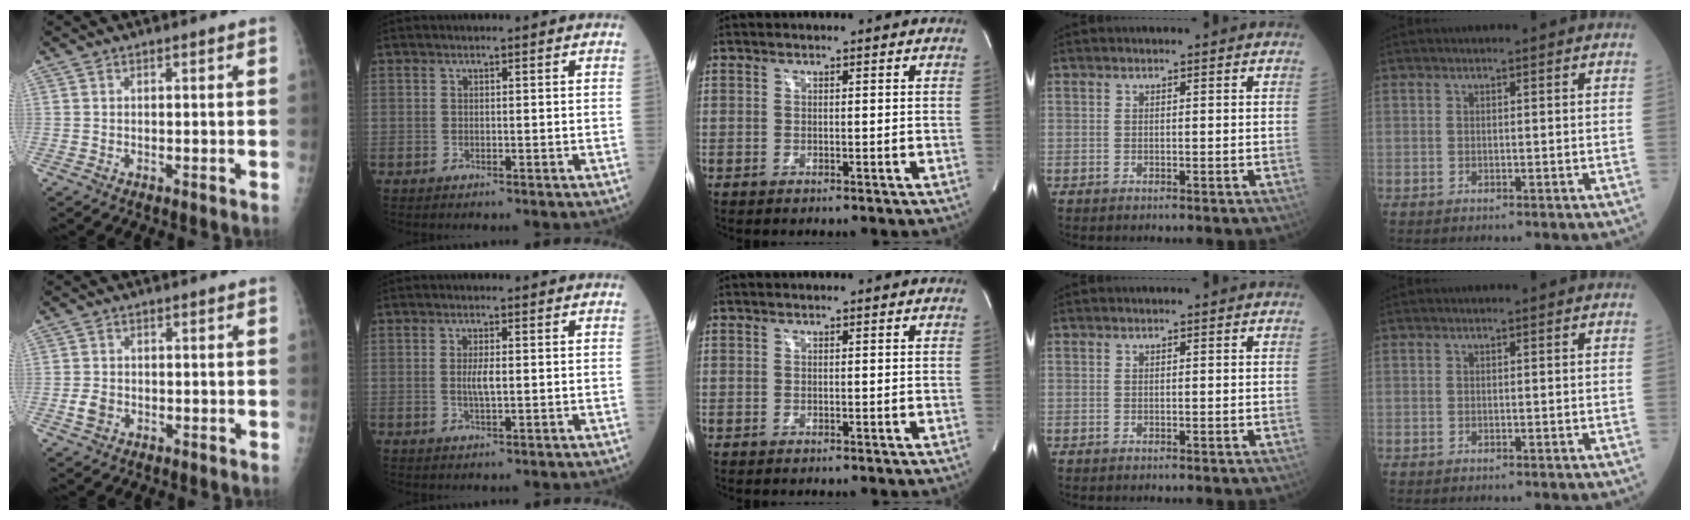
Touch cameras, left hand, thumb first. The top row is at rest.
{"thumb": {"total": 2.7, "force": [-0.7, 2.1, 1.5], "torque": [-0.023, 0.002, -0.012]}, "index": {"total": 2.4, "force": [0.0, 0.4, 2.4], "torque": [-0.051, -0.002, 0.002]}}